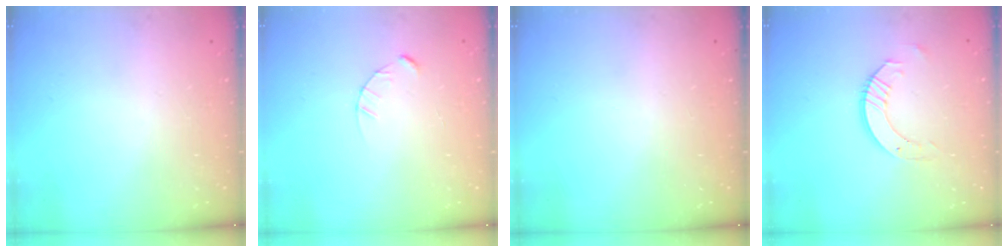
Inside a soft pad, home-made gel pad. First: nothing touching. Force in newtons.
{"total": 2.4, "press": 2.4, "slide": 0.3}
{"total": 0.0}
{"total": 7.6, "press": 7.5, "slide": 0.5}